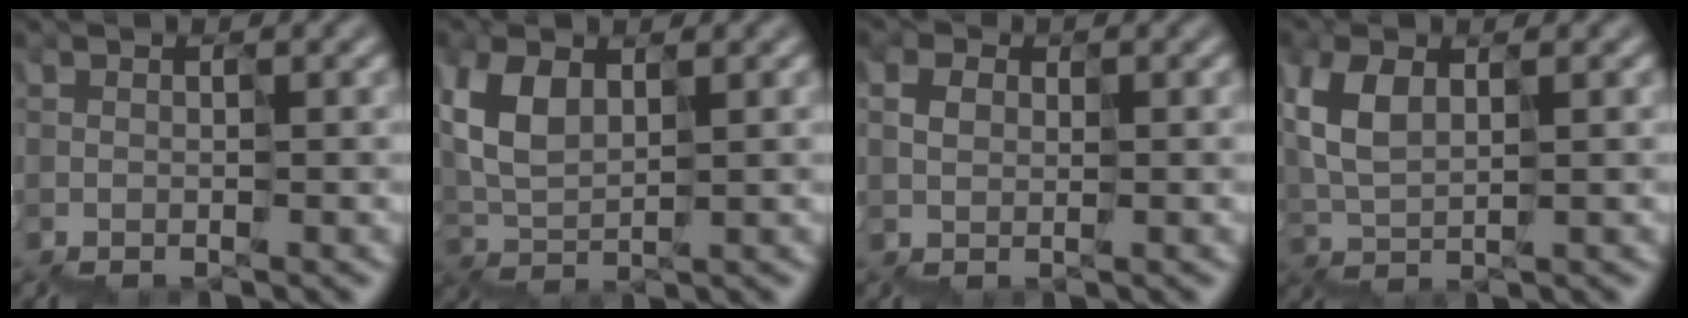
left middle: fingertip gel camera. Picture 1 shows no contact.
{"total": 3.4, "force": [2.3, 1.7, 1.9], "torque": [-0.077, 0.020, 0.042]}
{"total": 0.8, "force": [0.6, 0.3, -0.5], "torque": [-0.008, 0.014, 0.008]}
{"total": 2.7, "force": [1.7, 1.1, 1.8], "torque": [-0.073, 0.017, 0.032]}